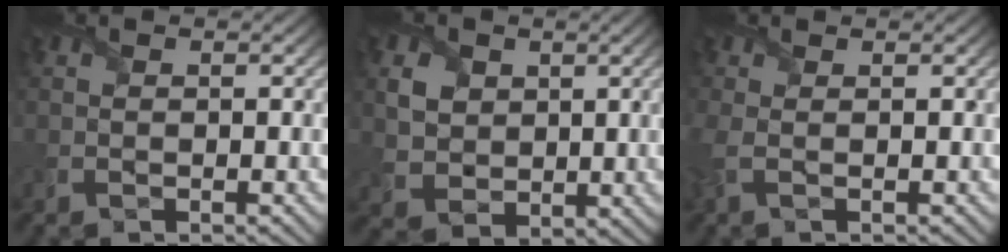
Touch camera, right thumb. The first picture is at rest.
{"total": 5.3, "force": [1.6, 4.4, 2.4], "torque": [-0.076, -0.006, 0.027]}
{"total": 1.6, "force": [0.2, 0.4, 1.6], "torque": [-0.050, 0.002, -0.004]}